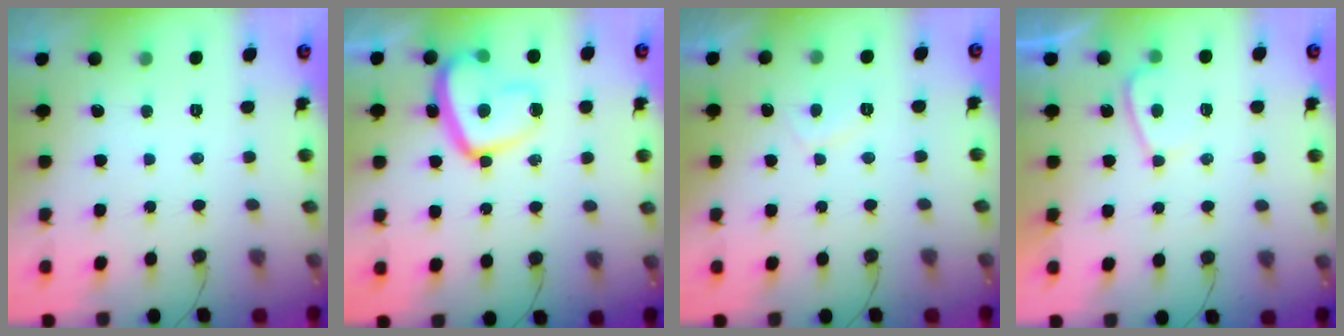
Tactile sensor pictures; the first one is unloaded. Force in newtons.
{"total": 16.1, "press": 16.0, "slide": 1.6}
{"total": 1.7, "press": 1.6, "slide": 0.7}
{"total": 3.5, "press": 3.4, "slide": 0.8}